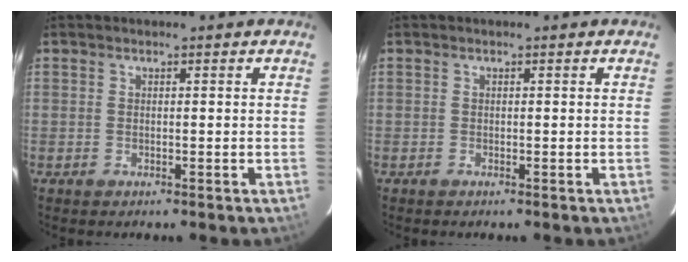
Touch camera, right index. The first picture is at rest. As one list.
[{"total": 0.0}]